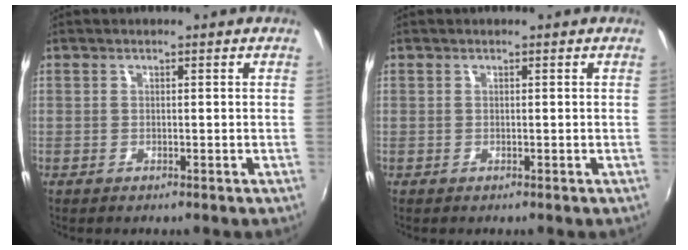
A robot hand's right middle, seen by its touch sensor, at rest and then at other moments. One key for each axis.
{"total": 0.0}